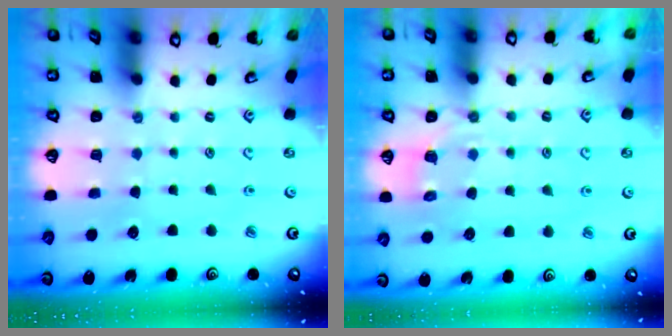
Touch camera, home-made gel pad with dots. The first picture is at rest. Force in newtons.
{"total": 4.7, "press": 4.4, "slide": 1.4}